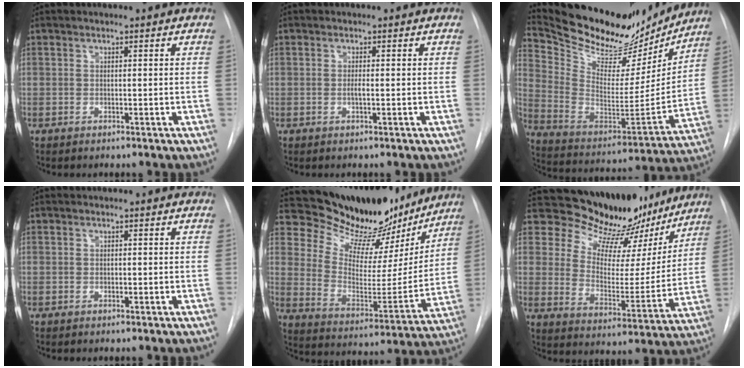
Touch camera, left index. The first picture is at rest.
{"total": 0.8, "force": [-0.2, 0.1, 0.8], "torque": [-0.014, -0.003, -0.004]}
{"total": 24.0, "force": [21.5, 7.0, 8.0], "torque": [-0.148, -0.033, 0.332]}
{"total": 0.0}
{"total": 21.8, "force": [19.6, 6.8, 6.7], "torque": [-0.097, -0.035, 0.281]}
{"total": 18.8, "force": [16.7, 7.3, 4.7], "torque": [-0.052, -0.031, 0.221]}